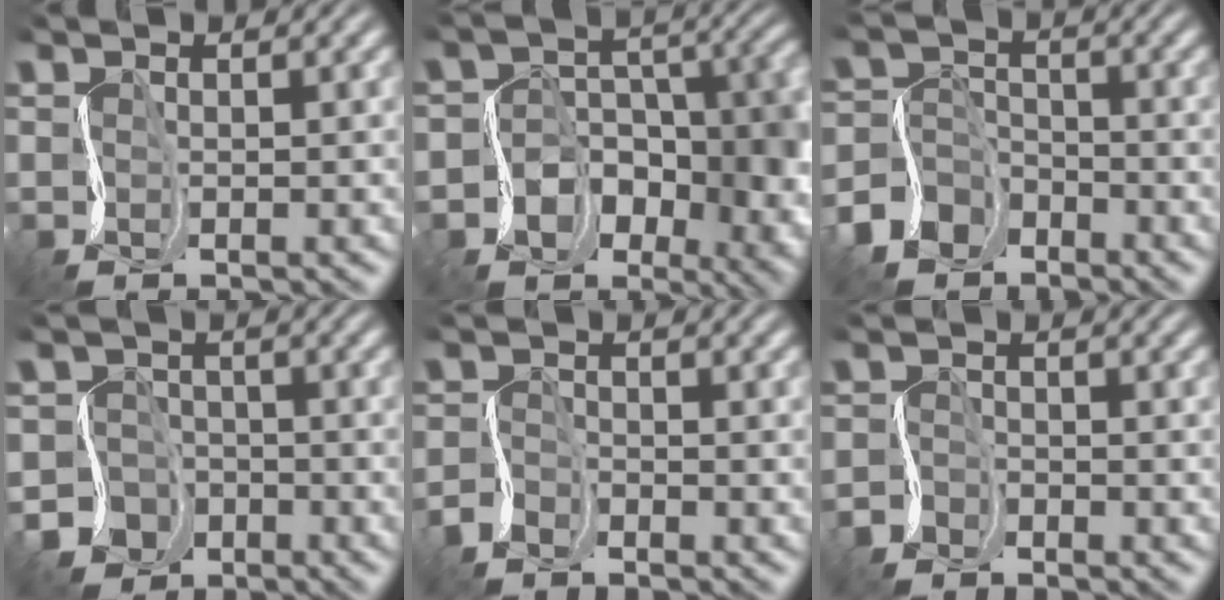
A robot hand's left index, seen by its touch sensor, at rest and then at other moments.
{"total": 6.7, "force": [-1.9, 5.3, 3.7], "torque": [-0.040, -0.004, -0.036]}
{"total": 5.3, "force": [-3.8, 3.6, 0.9], "torque": [-0.010, 0.000, -0.079]}
{"total": 4.7, "force": [-2.8, 3.8, 0.2], "torque": [0.017, 0.002, -0.053]}
{"total": 1.7, "force": [-1.5, 0.7, 0.2], "torque": [-0.008, 0.001, -0.041]}
{"total": 1.4, "force": [-1.3, 0.7, -0.2], "torque": [0.002, 0.002, -0.032]}